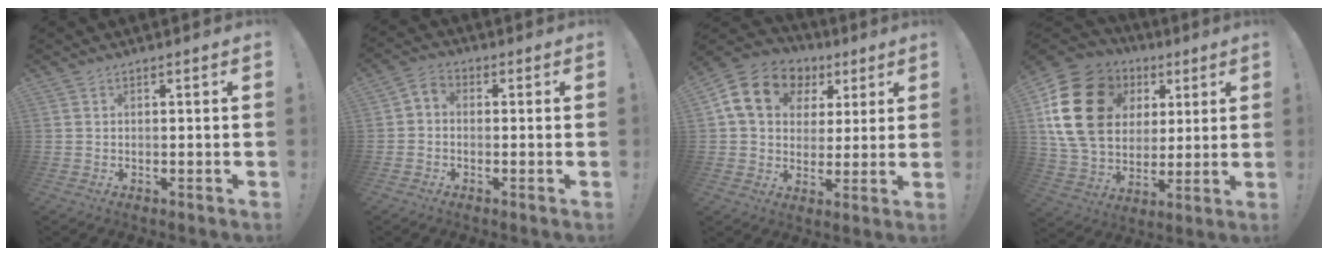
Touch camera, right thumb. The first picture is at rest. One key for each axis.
{"total": 2.9, "fx": -1.6, "fy": 1.7, "fz": 1.8, "tx": -0.040, "ty": 0.009, "tz": -0.028}
{"total": 15.4, "fx": 6.0, "fy": 11.9, "fz": 7.8, "tx": -0.122, "ty": -0.012, "tz": 0.122}
{"total": 22.9, "fx": 6.3, "fy": 17.2, "fz": 13.8, "tx": -0.240, "ty": -0.011, "tz": 0.136}